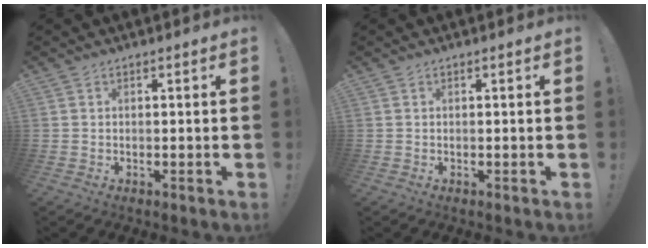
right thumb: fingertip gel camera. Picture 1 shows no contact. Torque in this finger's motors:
{"motor_torque": [0.01, 0.01, 0.01, -0.01, 0.00]}